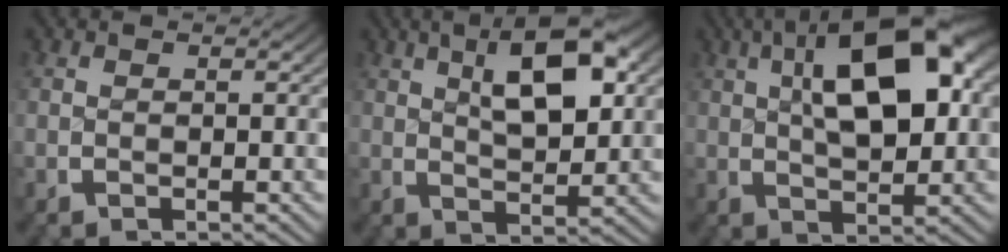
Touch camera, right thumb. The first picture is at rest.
{"total": 7.5, "force": [2.6, 3.3, 6.2], "torque": [-0.090, 0.008, 0.041]}
{"total": 11.9, "force": [3.2, 5.6, 10.0], "torque": [-0.147, 0.012, 0.048]}